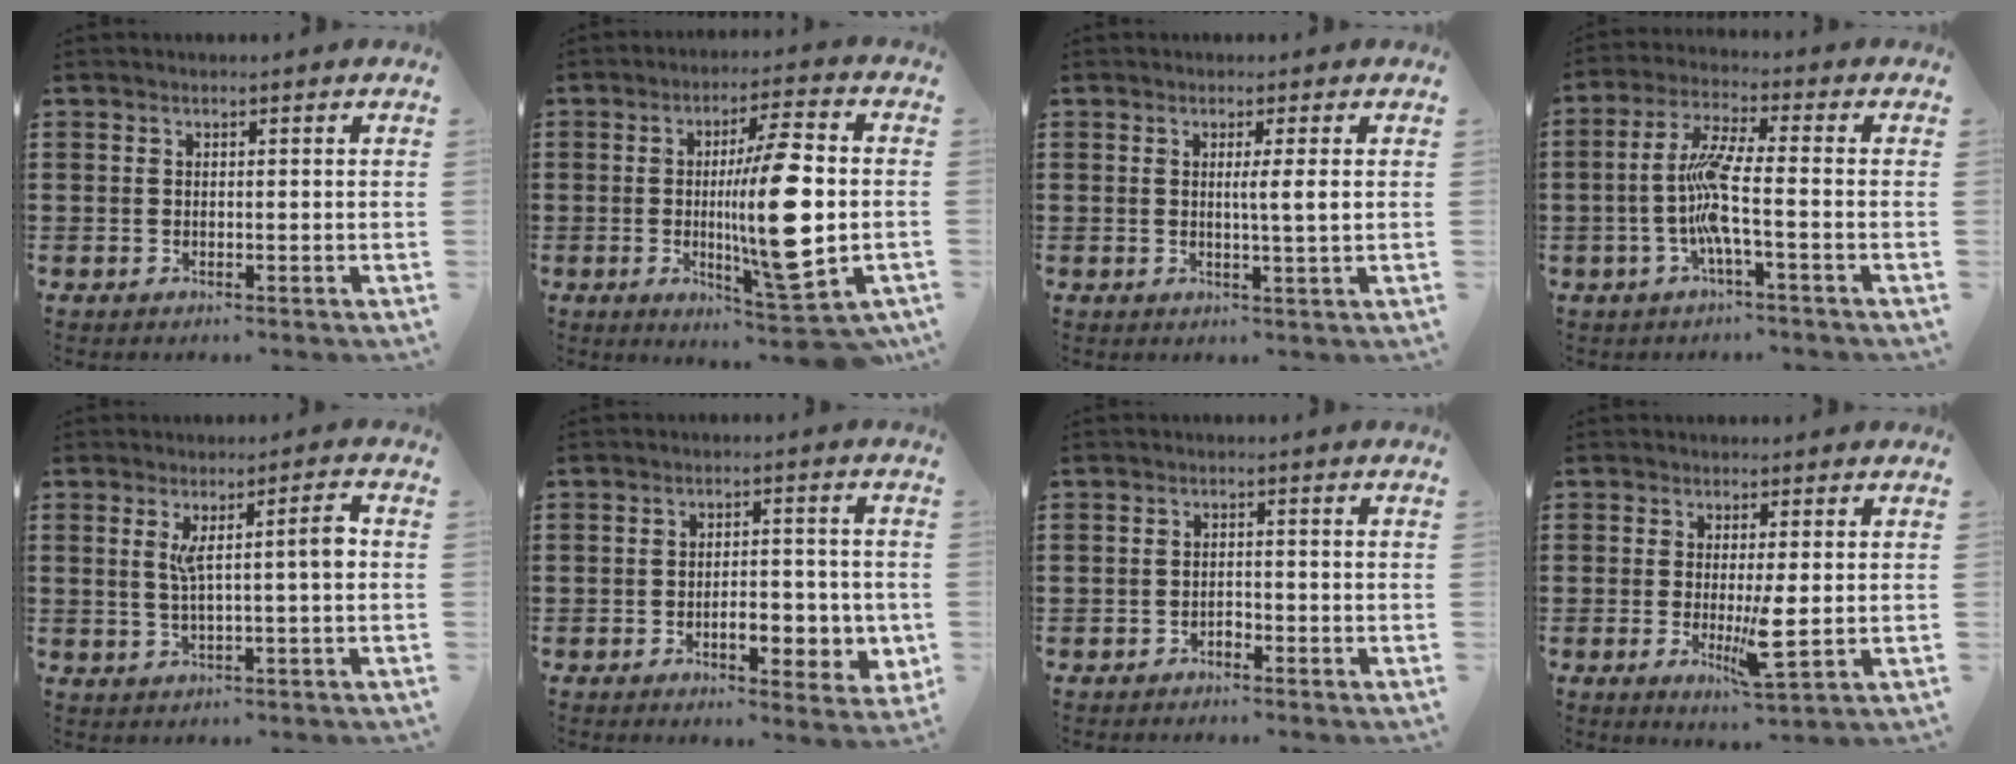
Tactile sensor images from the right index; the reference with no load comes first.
{"total": 14.3, "force": [-1.4, 2.8, 13.9], "torque": [-0.245, -0.017, -0.029]}
{"total": 3.1, "force": [0.5, -0.3, 3.0], "torque": [-0.058, -0.007, 0.005]}
{"total": 7.7, "force": [-1.9, 0.5, 7.4], "torque": [-0.172, -0.016, -0.049]}
{"total": 5.5, "force": [0.8, 0.2, 5.4], "torque": [-0.093, -0.006, 0.006]}
{"total": 6.2, "force": [-1.7, 2.9, 5.2], "torque": [-0.073, 0.003, -0.032]}
{"total": 1.1, "force": [-0.9, 0.5, 0.3], "torque": [-0.011, -0.002, -0.018]}
{"total": 5.0, "force": [-0.4, 0.8, 5.0], "torque": [-0.087, -0.013, -0.010]}